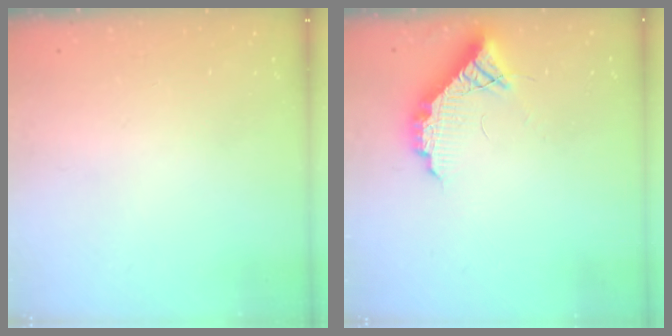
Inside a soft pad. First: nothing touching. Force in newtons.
{"total": 10.2, "press": 10.2, "slide": 0.8}